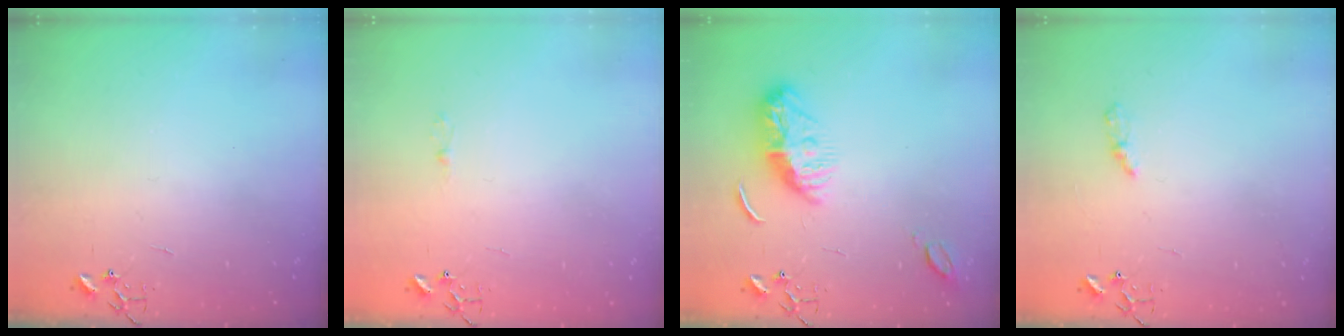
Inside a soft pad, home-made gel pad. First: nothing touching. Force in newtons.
{"total": 2.5, "press": 2.5, "slide": 0.3}
{"total": 10.4, "press": 10.4, "slide": 0.1}
{"total": 4.2, "press": 4.2, "slide": 0.5}